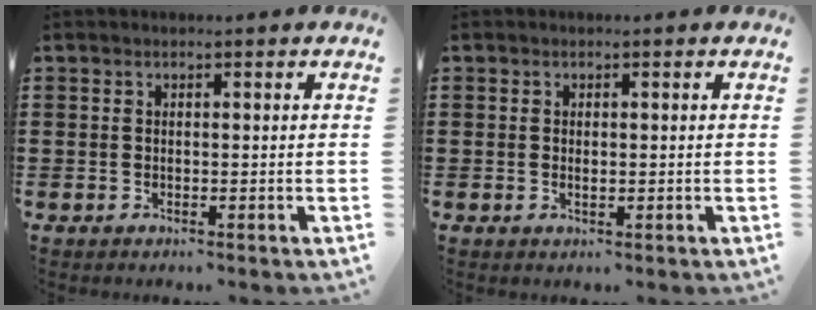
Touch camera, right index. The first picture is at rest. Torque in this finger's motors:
{"motor_torque": [0.53, 1.58, -0.05, -0.01]}